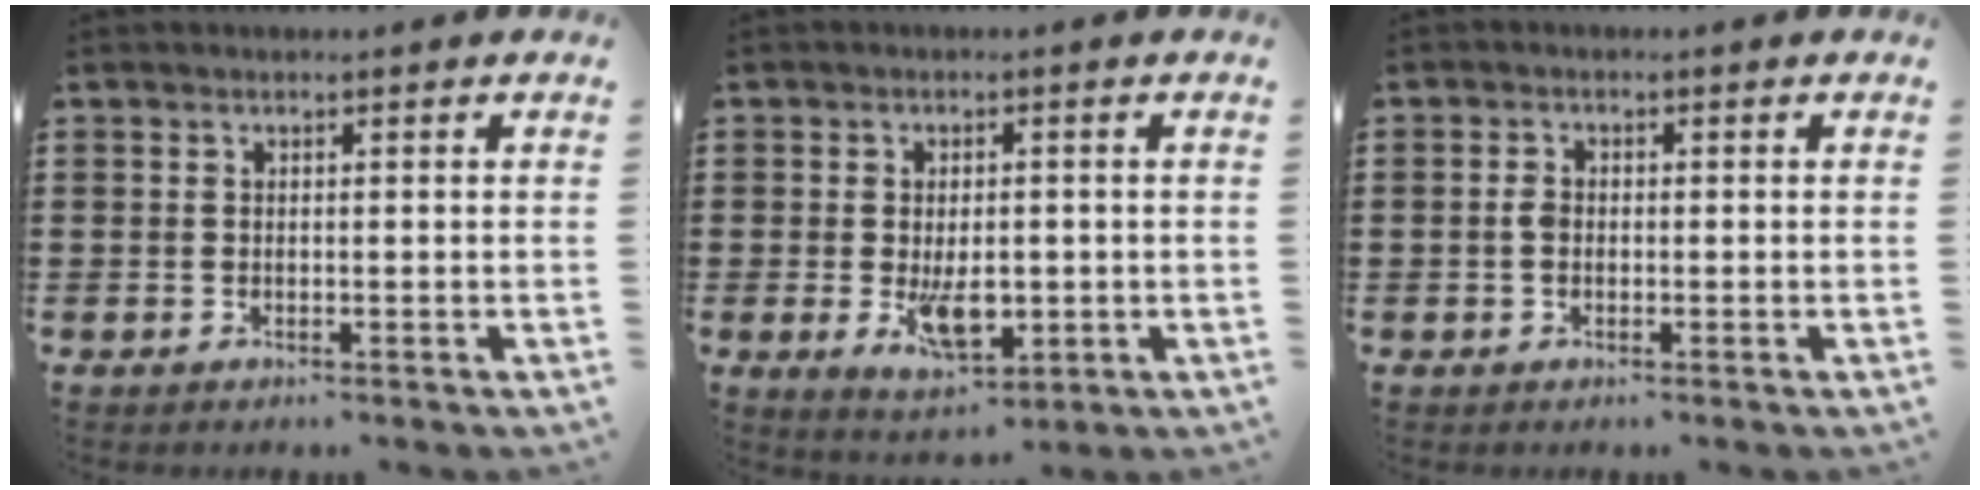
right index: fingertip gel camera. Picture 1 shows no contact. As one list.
[{"total": 6.3, "force": [-1.0, 3.2, 5.4], "torque": [-0.092, -0.009, -0.019]}, {"total": 1.6, "force": [-0.2, 1.0, 1.2], "torque": [-0.032, 0.002, -0.008]}]